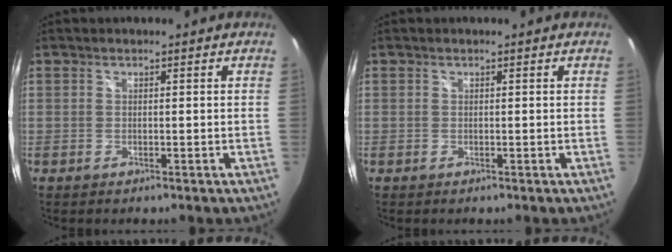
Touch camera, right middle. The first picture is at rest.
{"total": 0.0}